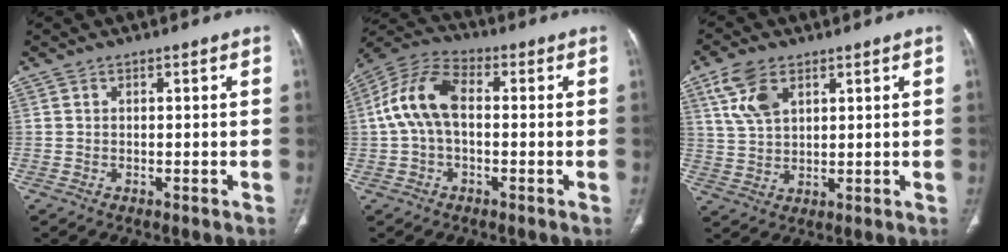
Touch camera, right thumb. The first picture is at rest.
{"total": 11.4, "force": [0.4, 6.7, 9.2], "torque": [-0.186, 0.033, 0.000]}
{"total": 8.3, "force": [4.0, 4.6, 5.6], "torque": [-0.107, -0.006, 0.086]}